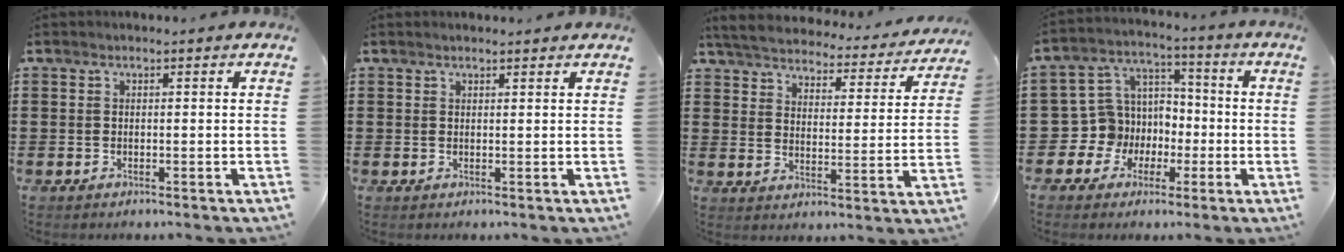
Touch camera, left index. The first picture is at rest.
{"total": 0.9, "force": [0.8, 0.1, 0.2], "torque": [-0.005, 0.000, 0.016]}
{"total": 4.2, "force": [4.0, 0.2, 1.0], "torque": [-0.043, -0.028, 0.062]}
{"total": 8.6, "force": [-2.4, 8.2, 0.9], "torque": [-0.064, 0.008, -0.043]}